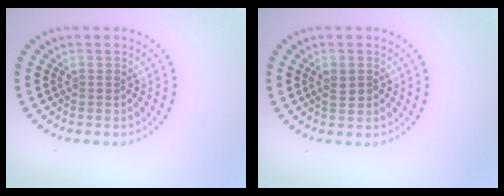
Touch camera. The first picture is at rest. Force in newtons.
{"total": 1.5, "press": 1.5, "slide": 0.1}